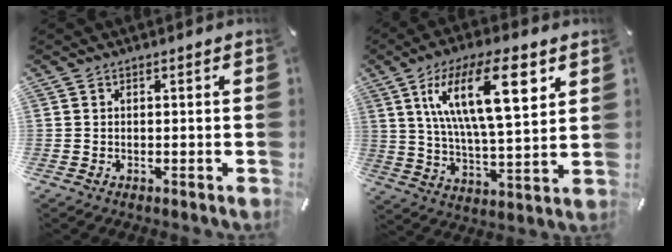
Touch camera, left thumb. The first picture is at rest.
{"total": 19.5, "force": [8.8, 7.1, 15.9], "torque": [-0.292, -0.012, 0.136]}